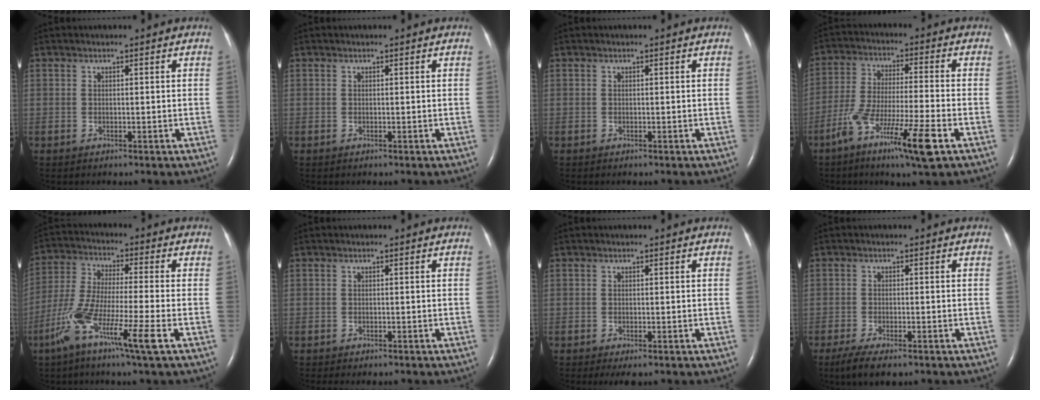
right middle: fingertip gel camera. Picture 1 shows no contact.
{"total": 0.0}
{"total": 0.0}
{"total": 12.2, "force": [-6.5, 0.2, 10.3], "torque": [-0.200, -0.023, -0.116]}
{"total": 11.1, "force": [-5.5, -0.6, 9.6], "torque": [-0.199, -0.020, -0.112]}
{"total": 3.0, "force": [-2.6, 0.9, 1.3], "torque": [-0.016, -0.006, -0.027]}
{"total": 1.9, "force": [-1.2, 0.6, 1.3], "torque": [-0.020, -0.005, -0.013]}
{"total": 5.6, "force": [-3.9, 1.5, 3.7], "torque": [-0.070, -0.014, -0.060]}